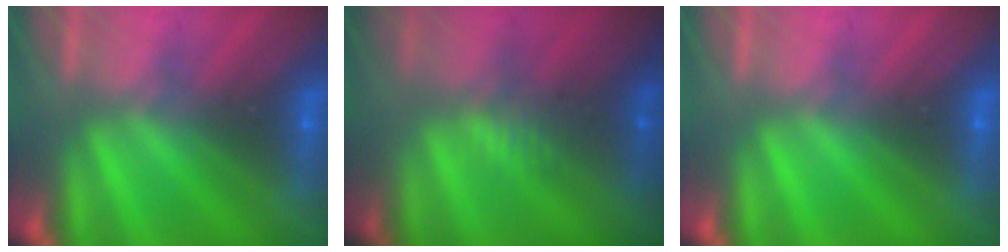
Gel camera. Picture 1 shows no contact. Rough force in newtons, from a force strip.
{"total": 2.4}
{"total": 0.0}